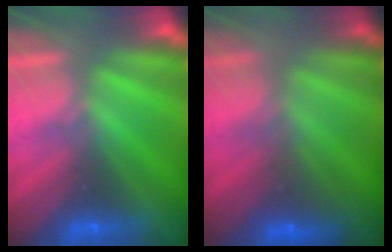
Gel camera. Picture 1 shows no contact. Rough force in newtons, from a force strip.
{"total": 2.7}